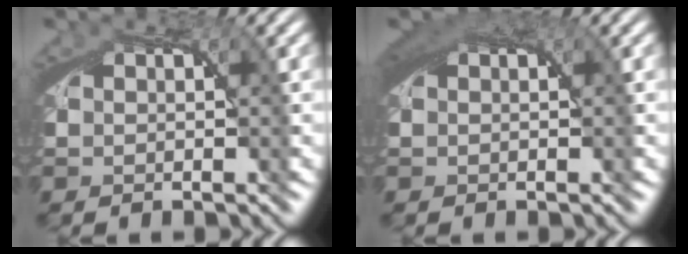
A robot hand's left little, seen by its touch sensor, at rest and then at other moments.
{"total": 2.2, "force": [0.7, 1.3, 1.6], "torque": [-0.034, -0.003, 0.012]}